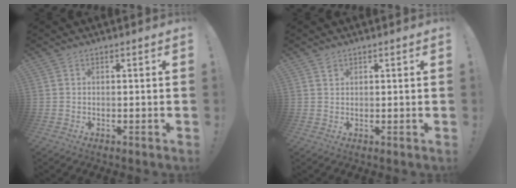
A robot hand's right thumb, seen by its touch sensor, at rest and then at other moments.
{"total": 1.3, "force": [0.9, 0.9, 0.3], "torque": [0.008, -0.005, 0.015]}